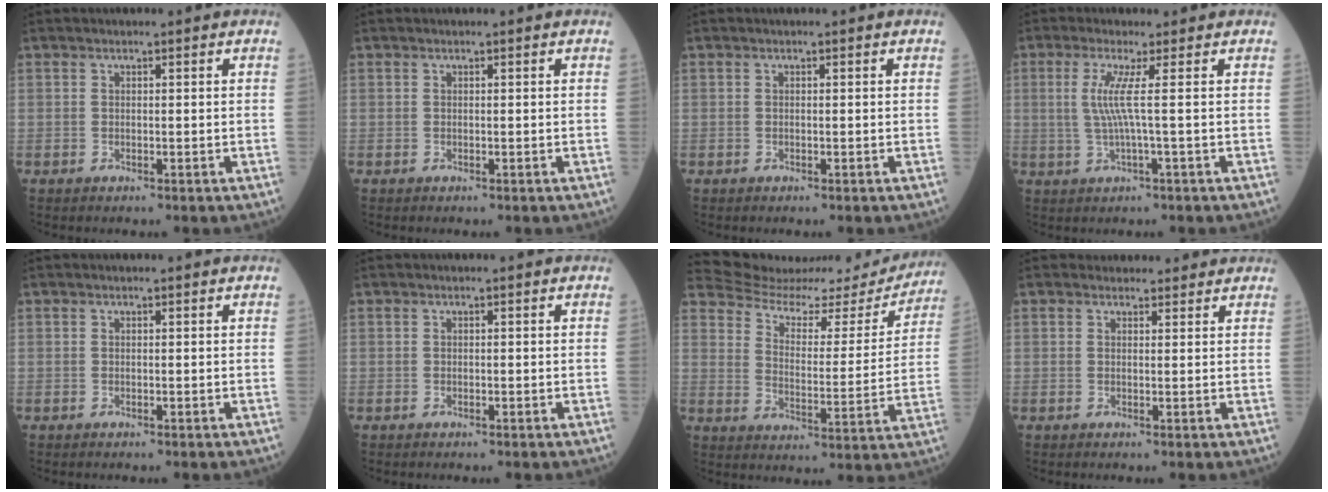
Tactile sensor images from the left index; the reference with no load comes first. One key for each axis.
{"total": 0.0}
{"total": 0.0}
{"total": 3.9, "fx": 0.3, "fy": -1.0, "fz": 3.7, "tx": -0.088, "ty": -0.001, "tz": 0.006}
{"total": 0.0}
{"total": 0.0}
{"total": 18.1, "fx": 17.7, "fy": 3.4, "fz": 1.7, "tx": -0.027, "ty": -0.047, "tz": 0.227}
{"total": 3.5, "fx": 3.2, "fy": 1.3, "fz": 0.2, "tx": 0.000, "ty": 0.009, "tz": 0.038}